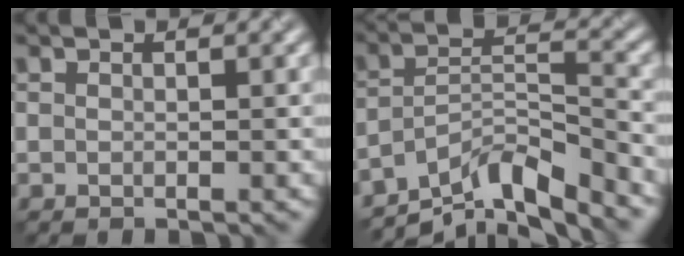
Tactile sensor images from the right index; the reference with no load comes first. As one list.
[{"total": 7.8, "force": [-6.4, 2.0, 4.0], "torque": [-0.066, 0.004, -0.119]}]